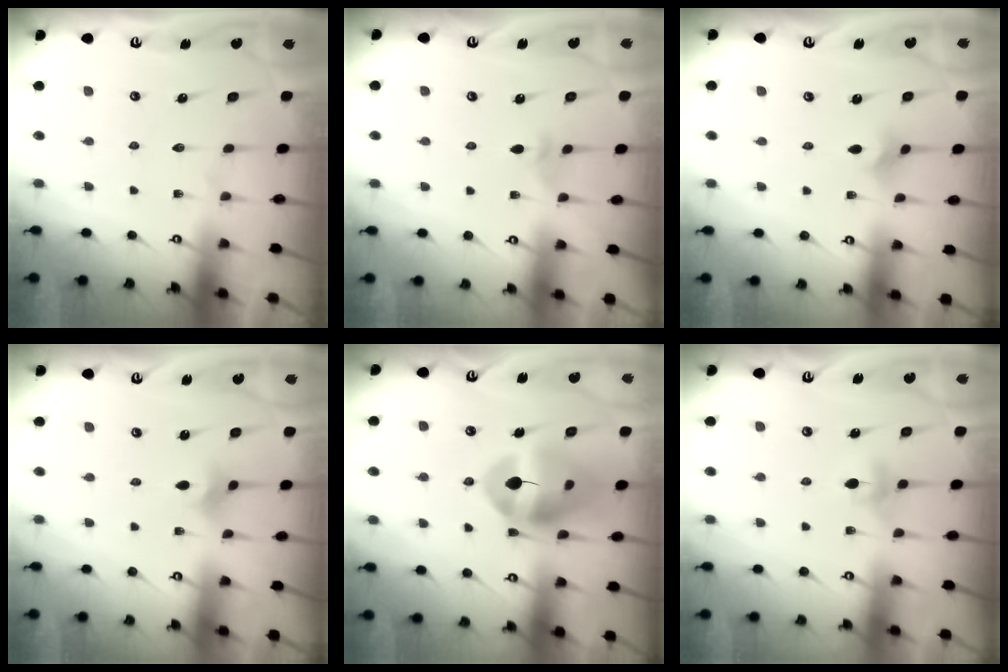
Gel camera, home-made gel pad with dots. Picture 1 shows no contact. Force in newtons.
{"total": 2.5, "press": 2.4, "slide": 0.6}
{"total": 1.8, "press": 1.7, "slide": 0.5}
{"total": 2.8, "press": 2.7, "slide": 0.6}
{"total": 13.3, "press": 13.2, "slide": 1.6}
{"total": 4.0, "press": 3.9, "slide": 0.8}